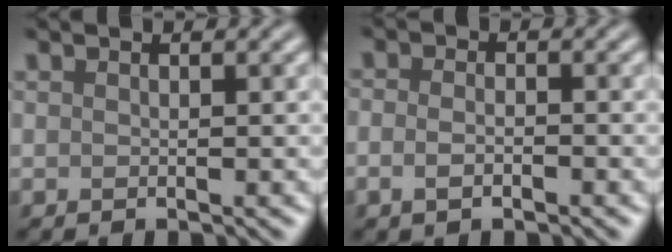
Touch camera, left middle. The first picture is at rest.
{"total": 2.0, "force": [-0.7, 1.2, 1.4], "torque": [-0.019, -0.001, -0.020]}